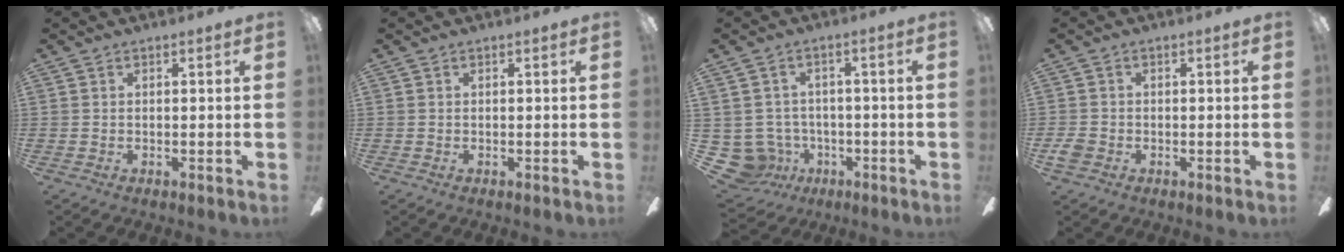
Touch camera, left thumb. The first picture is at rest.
{"total": 0.0}
{"total": 7.9, "force": [-2.1, 7.3, 2.2], "torque": [-0.098, 0.007, -0.037]}
{"total": 2.5, "force": [-1.2, 1.9, 1.1], "torque": [-0.023, 0.006, -0.025]}